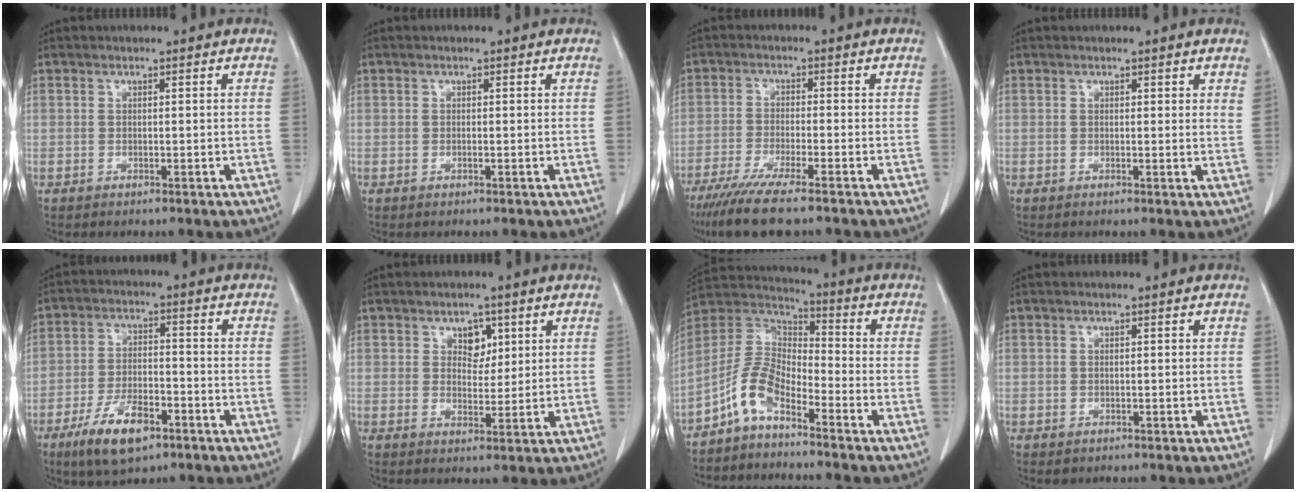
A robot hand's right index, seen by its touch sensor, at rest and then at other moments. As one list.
[{"total": 0.0}, {"total": 9.5, "force": [-7.4, 0.4, 5.9], "torque": [-0.097, -0.024, -0.124]}, {"total": 1.1, "force": [0.9, 0.3, 0.6], "torque": [-0.001, -0.002, 0.003]}, {"total": 9.8, "force": [-5.8, 3.7, 6.9], "torque": [-0.134, -0.006, -0.099]}, {"total": 3.5, "force": [1.7, 2.4, 2.0], "torque": [-0.022, 0.002, 0.029]}, {"total": 7.9, "force": [-5.1, 3.0, 5.3], "torque": [-0.125, 0.021, -0.109]}, {"total": 0.7, "force": [-0.2, 0.7, 0.1], "torque": [-0.002, 0.004, 0.001]}]